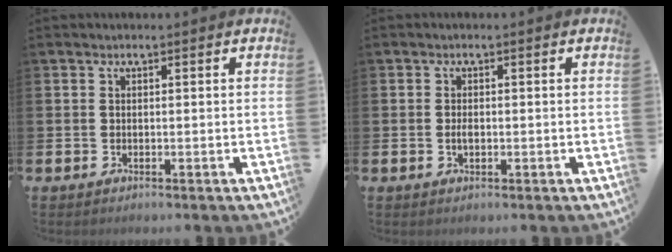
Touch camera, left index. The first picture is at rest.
{"total": 1.3, "force": [-0.2, 0.6, 1.1], "torque": [-0.019, 0.002, -0.005]}